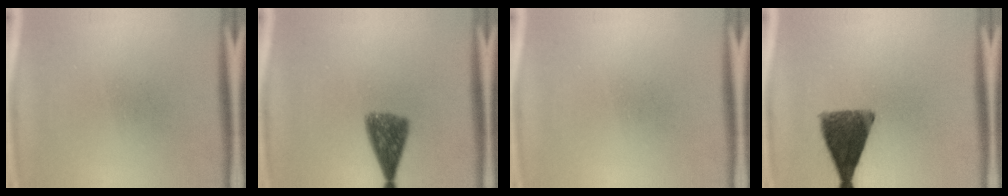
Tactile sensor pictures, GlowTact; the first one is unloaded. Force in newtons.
{"total": 6.3}
{"total": 0.0}
{"total": 10.5}